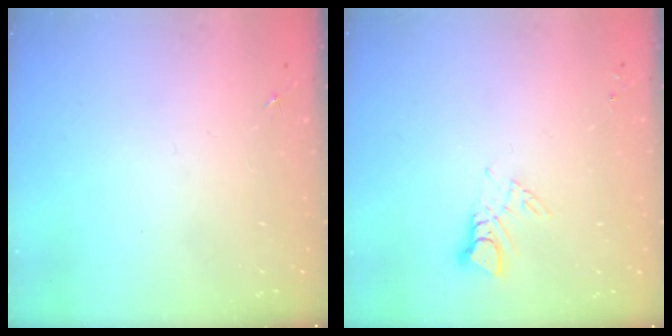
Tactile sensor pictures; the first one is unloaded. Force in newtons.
{"total": 3.8, "press": 3.8, "slide": 0.2}